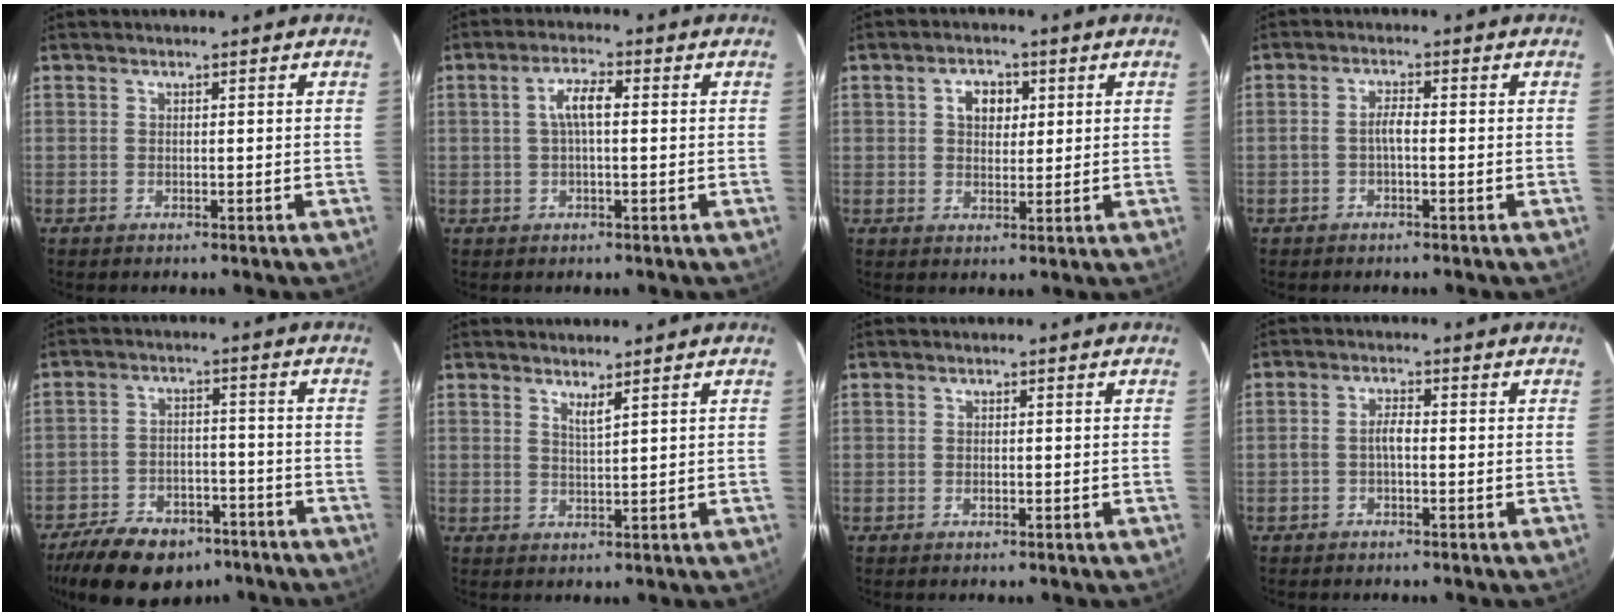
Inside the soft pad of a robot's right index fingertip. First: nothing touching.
{"total": 4.4, "force": [0.4, 1.3, 4.2], "torque": [-0.082, 0.011, 0.009]}
{"total": 4.7, "force": [1.5, 3.4, 2.8], "torque": [-0.042, 0.014, 0.026]}
{"total": 2.3, "force": [-0.7, 0.7, 2.0], "torque": [-0.043, 0.008, -0.014]}
{"total": 17.6, "force": [-12.7, 9.0, 8.1], "torque": [-0.187, 0.000, -0.182]}
{"total": 1.9, "force": [1.5, -0.1, 1.3], "torque": [-0.023, -0.004, 0.024]}
{"total": 0.7, "force": [-0.2, 0.6, 0.3], "torque": [-0.005, 0.000, -0.003]}
{"total": 2.5, "force": [-0.7, 1.0, 2.2], "torque": [-0.046, 0.008, -0.014]}